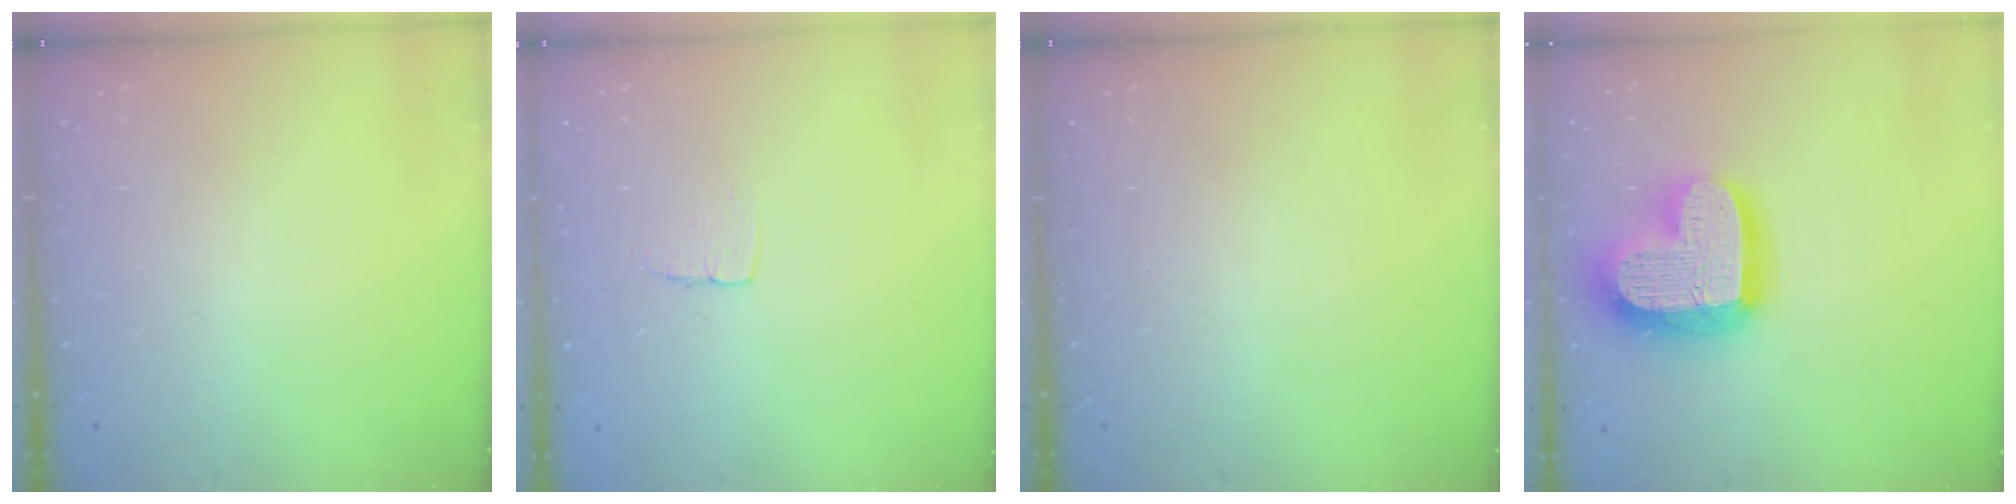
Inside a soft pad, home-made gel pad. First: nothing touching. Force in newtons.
{"total": 3.9, "press": 3.9, "slide": 0.3}
{"total": 0.0}
{"total": 21.5, "press": 21.4, "slide": 1.8}